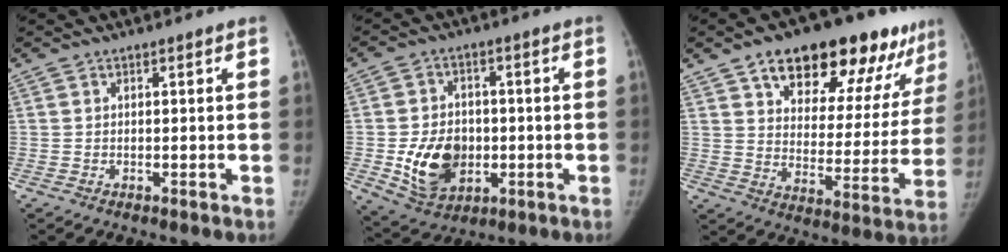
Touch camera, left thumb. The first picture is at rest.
{"total": 12.2, "force": [-2.1, 9.1, 7.9], "torque": [-0.098, -0.002, -0.024]}
{"total": 23.6, "force": [15.3, 10.8, 14.4], "torque": [-0.148, -0.041, 0.221]}